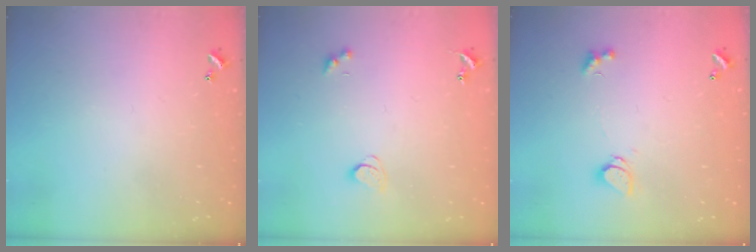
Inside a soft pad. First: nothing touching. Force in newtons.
{"total": 2.1, "press": 2.1, "slide": 0.4}
{"total": 1.6, "press": 1.6, "slide": 0.2}